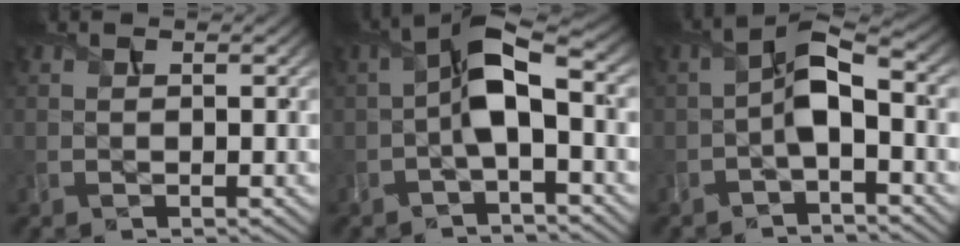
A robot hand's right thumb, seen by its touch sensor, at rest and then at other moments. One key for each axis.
{"total": 6.7, "fx": -1.1, "fy": 2.3, "fz": 6.2, "tx": -0.117, "ty": 0.013, "tz": -0.029}
{"total": 5.2, "fx": -1.5, "fy": 2.1, "fz": 4.5, "tx": -0.085, "ty": 0.010, "tz": -0.034}